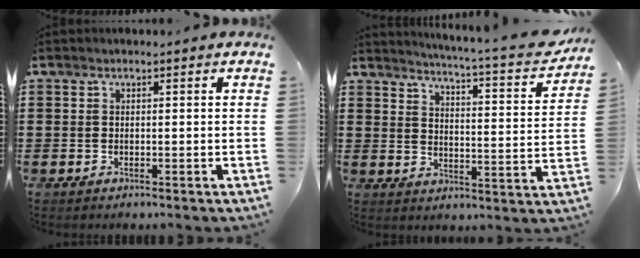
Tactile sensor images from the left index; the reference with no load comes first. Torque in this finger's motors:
{"motor_torque": [0.80, 0.79, 0.23, 0.06]}